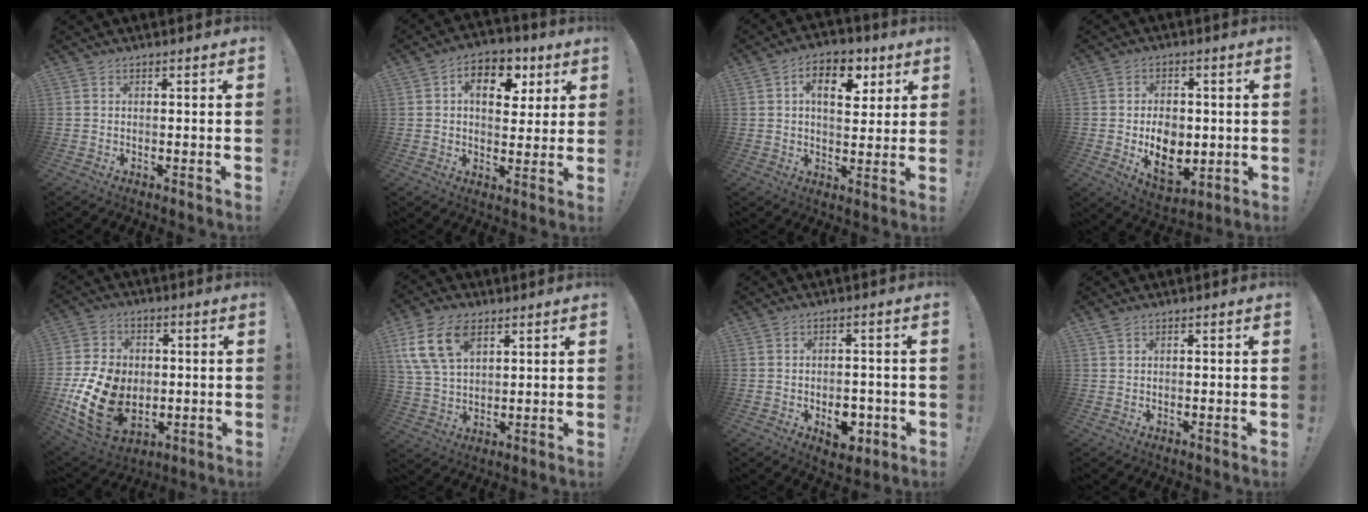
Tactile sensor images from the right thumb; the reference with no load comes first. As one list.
[{"total": 11.2, "force": [4.1, 7.6, 7.1], "torque": [-0.091, -0.013, 0.072]}, {"total": 11.3, "force": [4.3, 6.8, 7.9], "torque": [-0.102, -0.006, 0.071]}, {"total": 11.4, "force": [-1.2, 8.7, 7.3], "torque": [-0.098, -0.010, -0.014]}, {"total": 18.4, "force": [-3.2, 13.7, 11.7], "torque": [-0.231, 0.015, -0.046]}, {"total": 13.7, "force": [6.5, 8.5, 8.6], "torque": [-0.166, -0.017, 0.124]}, {"total": 7.2, "force": [-2.5, 4.9, 4.7], "torque": [-0.043, 0.016, -0.037]}, {"total": 1.1, "force": [0.8, 0.4, 0.6], "torque": [-0.014, 0.000, 0.015]}]